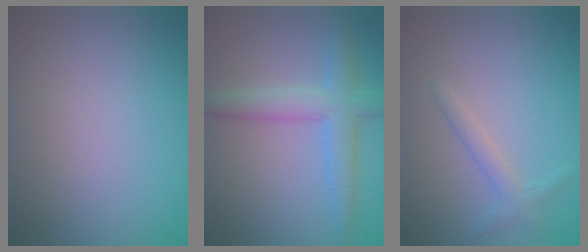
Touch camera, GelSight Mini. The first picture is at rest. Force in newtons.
{"total": 3.9, "press": 3.9, "slide": 0.0}
{"total": 1.4, "press": 1.4, "slide": 0.1}